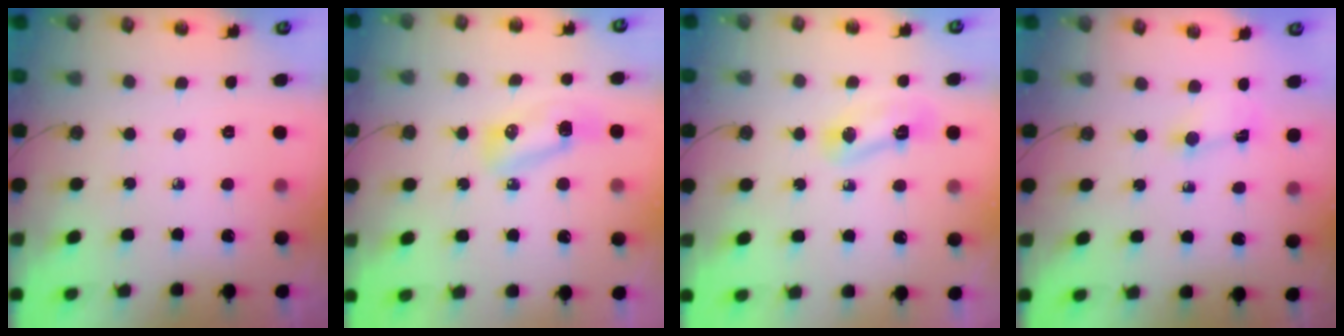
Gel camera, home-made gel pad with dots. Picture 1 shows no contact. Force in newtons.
{"total": 7.8, "press": 7.7, "slide": 1.1}
{"total": 6.8, "press": 6.7, "slide": 0.9}
{"total": 1.3, "press": 1.2, "slide": 0.5}